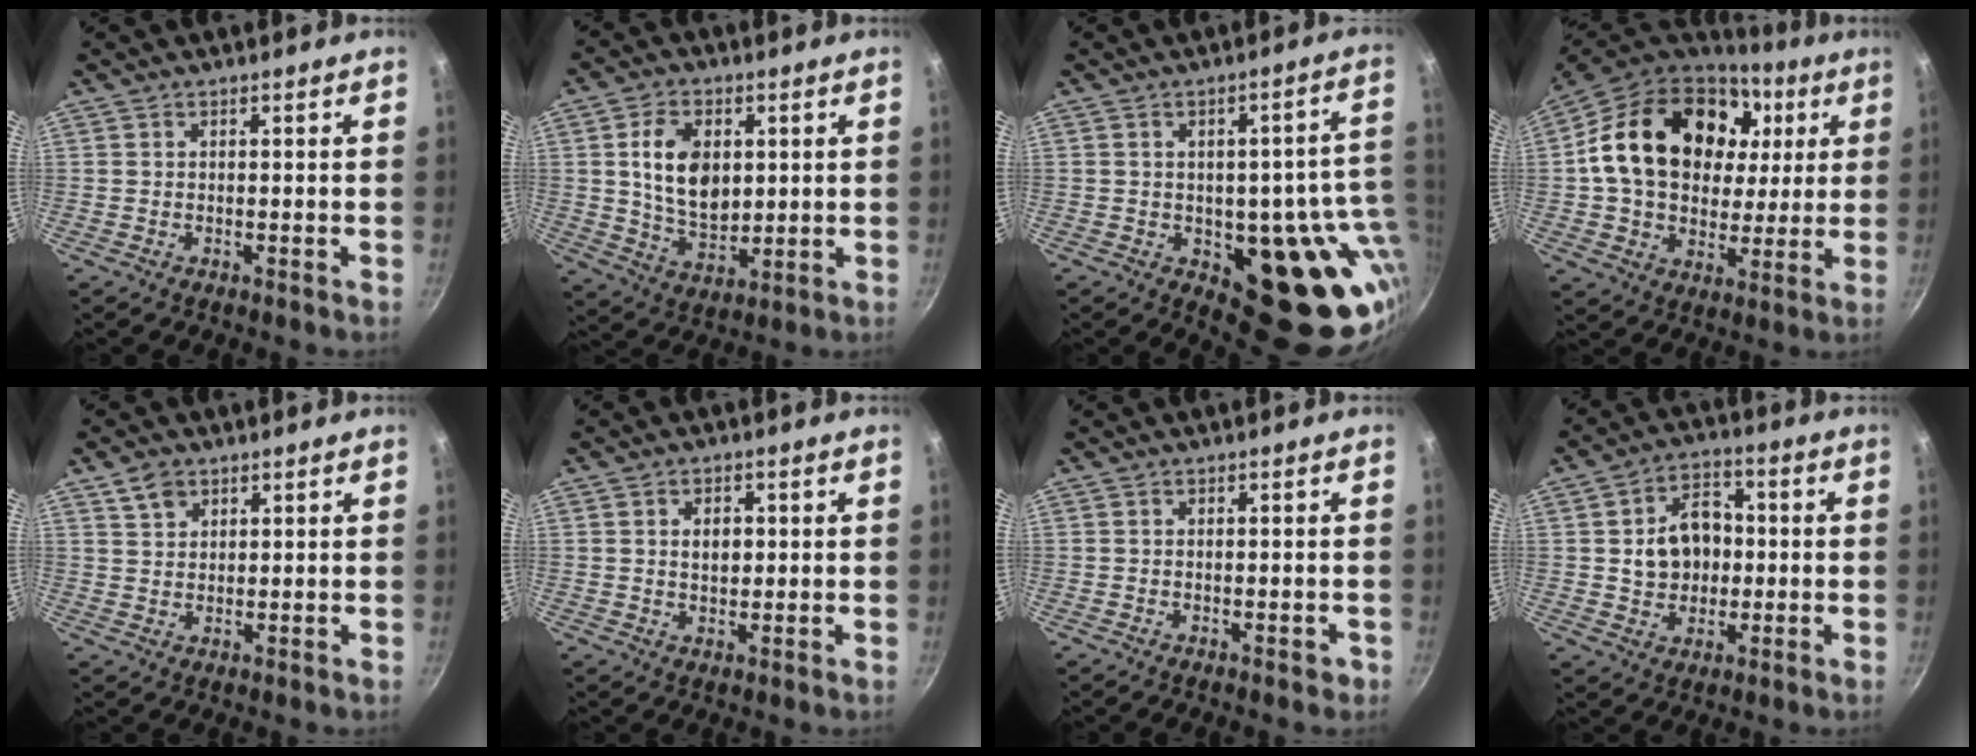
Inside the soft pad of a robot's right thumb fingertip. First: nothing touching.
{"total": 11.6, "force": [2.2, 7.8, 8.4], "torque": [-0.127, -0.015, 0.046]}
{"total": 20.9, "force": [-2.3, 11.4, 17.3], "torque": [-0.125, -0.014, -0.016]}
{"total": 25.9, "force": [6.4, 18.7, 16.8], "torque": [-0.276, 0.012, 0.111]}
{"total": 3.8, "force": [2.3, 2.6, 1.6], "torque": [-0.018, -0.003, 0.046]}
{"total": 3.9, "force": [0.7, 2.7, 2.8], "torque": [-0.031, 0.000, 0.011]}
{"total": 1.6, "force": [-0.9, 0.7, 1.2], "torque": [-0.011, 0.006, -0.008]}
{"total": 10.6, "force": [0.3, 8.3, 6.6], "torque": [-0.076, 0.014, 0.005]}